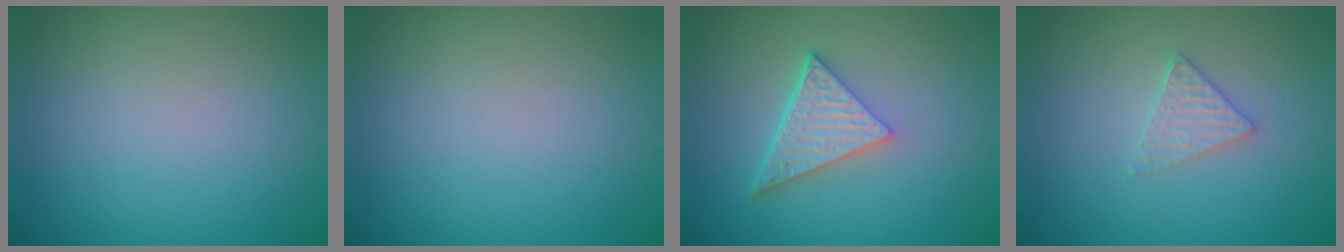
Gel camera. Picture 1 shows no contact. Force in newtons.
{"total": 0.0}
{"total": 4.9, "press": 3.5, "slide": 3.5}
{"total": 1.8, "press": 1.8, "slide": 0.3}